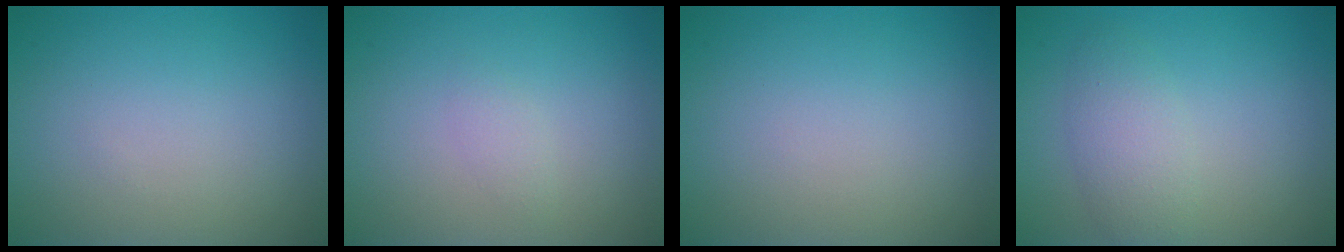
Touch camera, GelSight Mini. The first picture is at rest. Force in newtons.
{"total": 0.9, "press": 0.9, "slide": 0.0}
{"total": 0.0}
{"total": 2.8, "press": 2.8, "slide": 0.1}